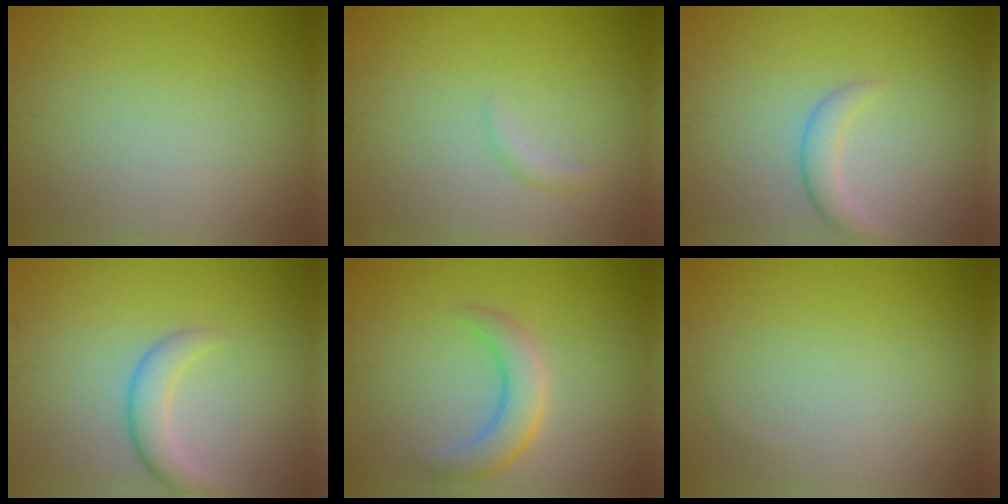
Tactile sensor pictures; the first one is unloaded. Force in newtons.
{"total": 0.7, "press": 0.7, "slide": 0.1}
{"total": 1.9, "press": 1.9, "slide": 0.0}
{"total": 2.6, "press": 2.6, "slide": 0.2}
{"total": 3.4, "press": 3.4, "slide": 0.2}
{"total": 0.0}